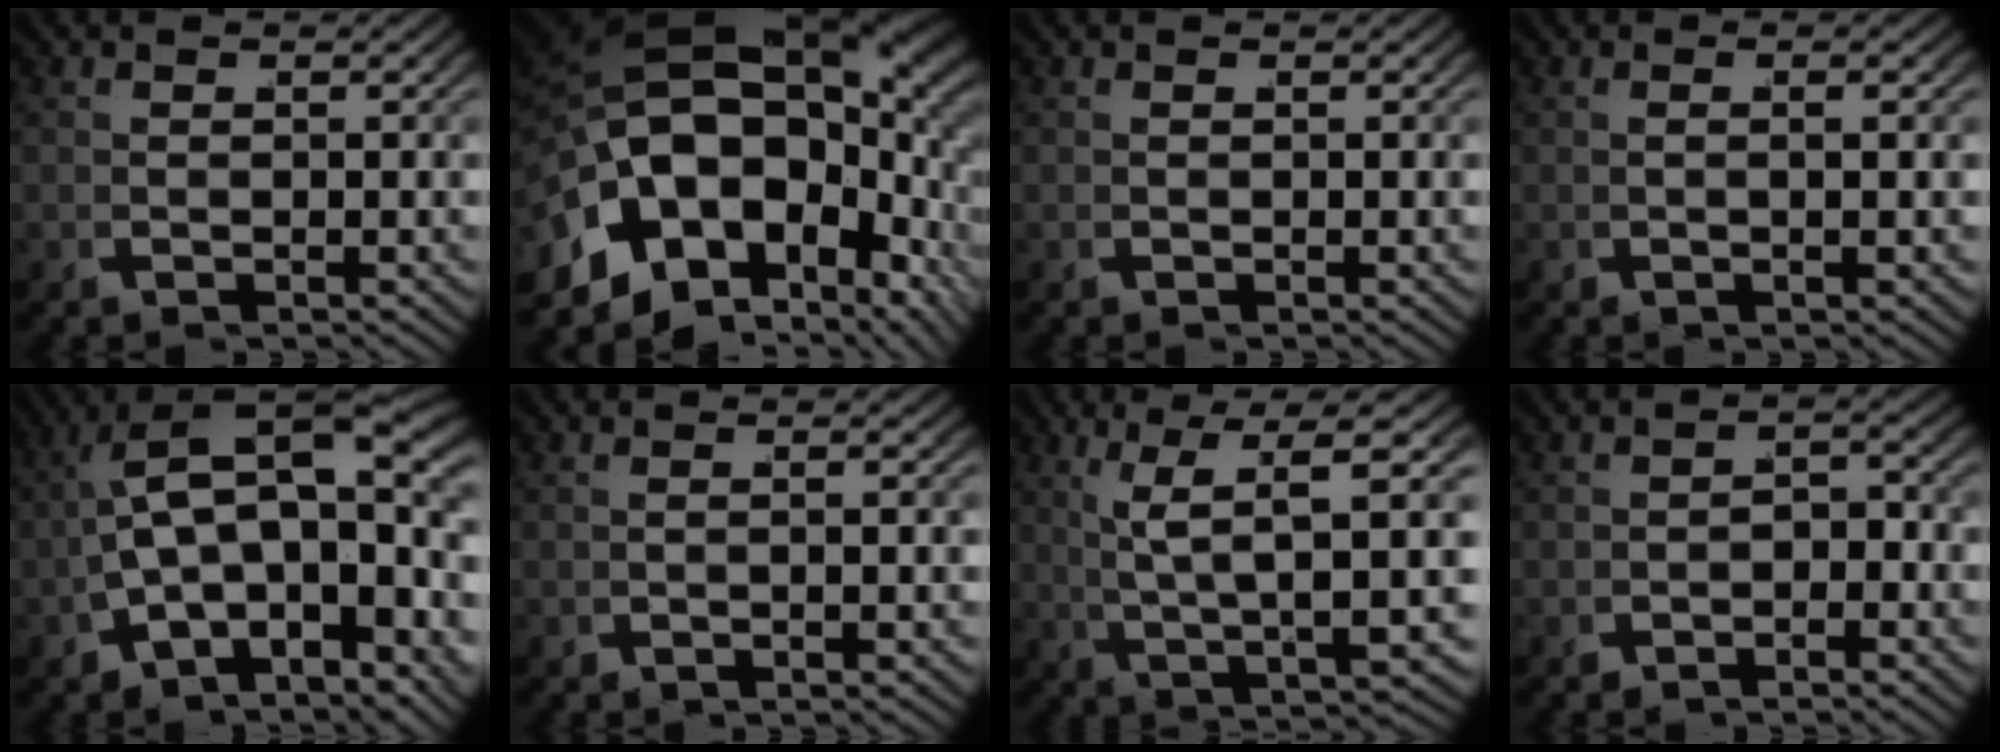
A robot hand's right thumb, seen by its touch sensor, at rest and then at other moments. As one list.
[{"total": 23.7, "force": [2.0, 15.9, 17.4], "torque": [-0.329, -0.015, 0.023]}, {"total": 0.0}, {"total": 1.3, "force": [-0.1, 0.1, 1.3], "torque": [-0.026, 0.010, -0.005]}, {"total": 13.1, "force": [-0.4, 8.3, 10.2], "torque": [-0.193, -0.034, 0.002]}, {"total": 1.1, "force": [-0.4, 0.1, 1.0], "torque": [-0.022, 0.010, -0.009]}, {"total": 9.9, "force": [2.7, 3.2, 9.0], "torque": [-0.131, 0.011, 0.043]}, {"total": 1.5, "force": [-1.0, 0.7, 0.8], "torque": [-0.005, -0.004, -0.019]}]